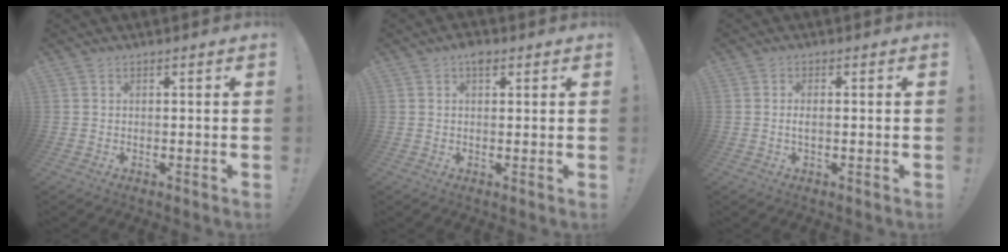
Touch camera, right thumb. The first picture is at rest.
{"total": 3.3, "force": [1.7, 1.8, 2.2], "torque": [-0.030, -0.001, 0.026]}
{"total": 1.5, "force": [-0.2, 0.5, 1.4], "torque": [-0.026, 0.002, -0.005]}